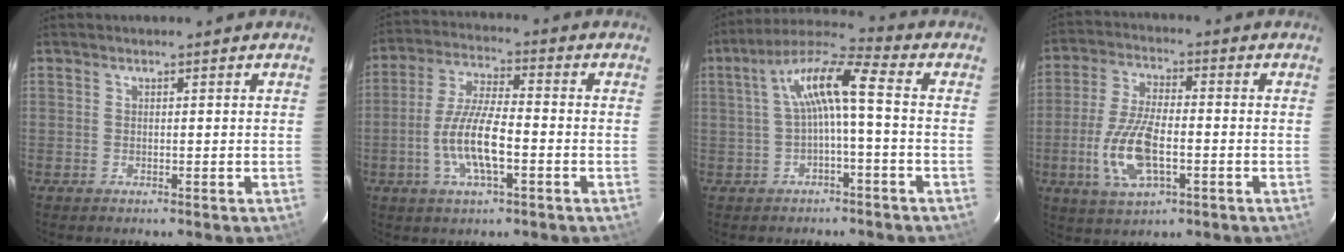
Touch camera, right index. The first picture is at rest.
{"total": 10.6, "force": [-3.3, 2.9, 9.6], "torque": [-0.196, -0.002, -0.063]}
{"total": 9.2, "force": [-0.3, 1.3, 9.1], "torque": [-0.184, 0.025, -0.005]}
{"total": 11.8, "force": [-3.2, 5.0, 10.2], "torque": [-0.218, -0.004, -0.058]}